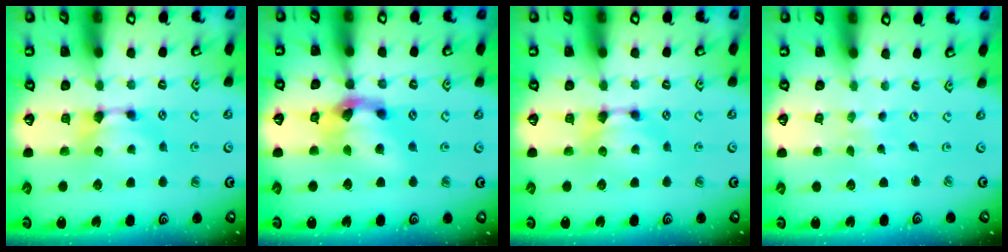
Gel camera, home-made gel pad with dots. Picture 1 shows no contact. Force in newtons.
{"total": 6.5, "press": 6.0, "slide": 2.3}
{"total": 0.0}
{"total": 6.0, "press": 6.0, "slide": 0.3}